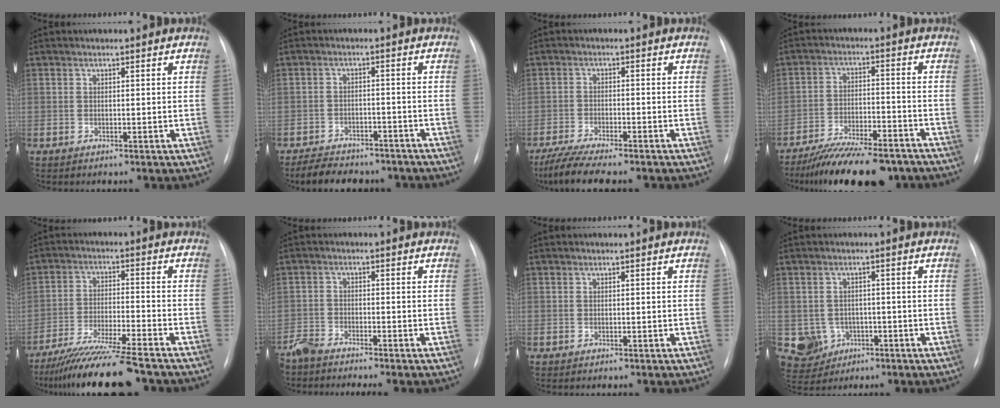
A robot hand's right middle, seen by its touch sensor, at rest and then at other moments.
{"total": 10.8, "force": [-9.2, 4.1, 3.7], "torque": [-0.061, 0.005, -0.125]}
{"total": 9.0, "force": [-7.5, 1.1, 4.8], "torque": [-0.083, -0.017, -0.121]}
{"total": 15.7, "force": [-13.1, 3.9, 7.6], "torque": [-0.115, 0.001, -0.203]}
{"total": 13.6, "force": [-11.7, -0.4, 7.0], "torque": [-0.109, -0.031, -0.191]}
{"total": 4.9, "force": [-4.7, -0.3, 1.3], "torque": [-0.017, -0.015, -0.082]}
{"total": 0.0}
{"total": 6.0, "force": [-1.9, 5.6, 1.1], "torque": [-0.023, 0.008, -0.020]}